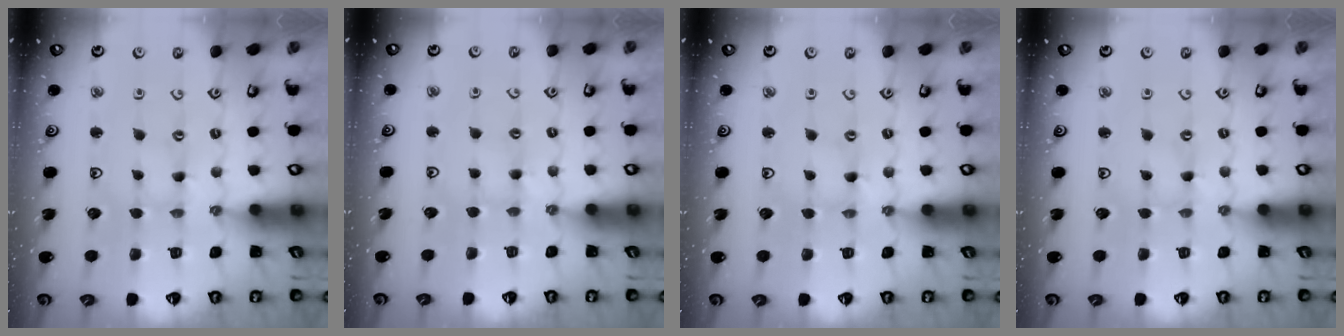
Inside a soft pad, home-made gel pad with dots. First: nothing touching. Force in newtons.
{"total": 2.8, "press": 2.8, "slide": 0.4}
{"total": 0.0}
{"total": 0.0}